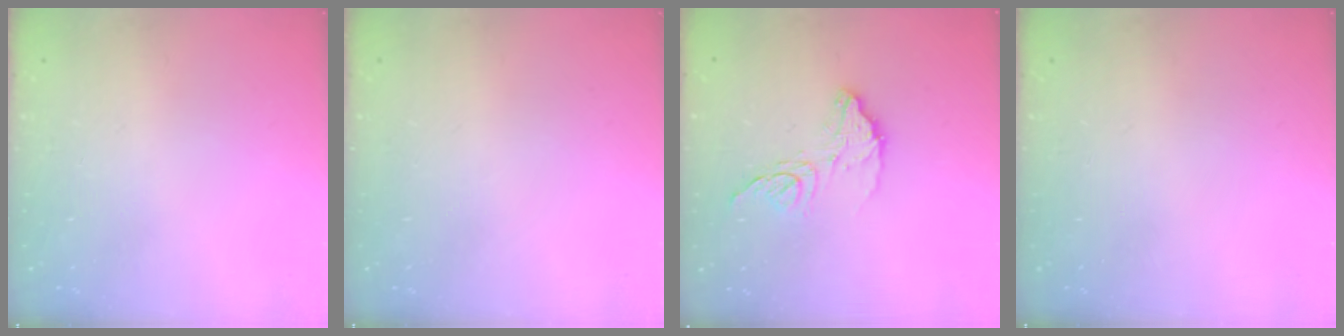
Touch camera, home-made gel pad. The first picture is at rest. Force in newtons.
{"total": 0.0}
{"total": 11.4, "press": 11.4, "slide": 0.9}
{"total": 0.0}